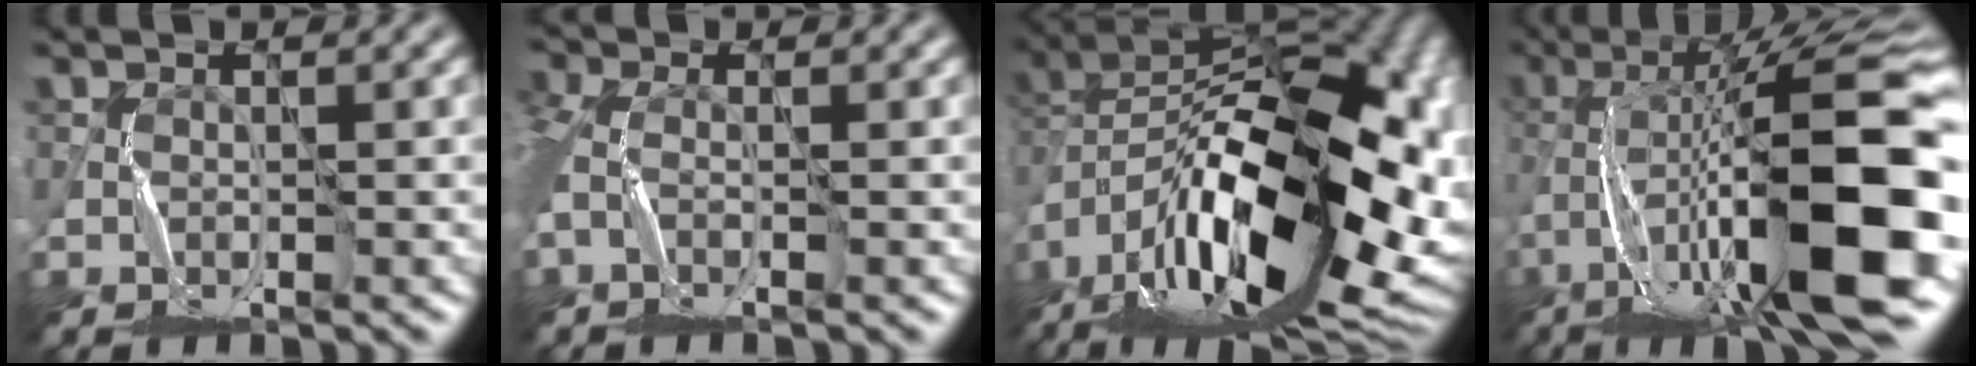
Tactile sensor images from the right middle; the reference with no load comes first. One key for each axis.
{"total": 3.3, "fx": -0.4, "fy": 1.7, "fz": 2.8, "tx": -0.079, "ty": -0.007, "tz": -0.004}
{"total": 19.3, "fx": -6.5, "fy": 8.5, "fz": 16.0, "tx": -0.237, "ty": 0.021, "tz": -0.110}
{"total": 17.4, "fx": -4.3, "fy": 5.1, "fz": 16.1, "tx": -0.279, "ty": 0.033, "tz": -0.071}